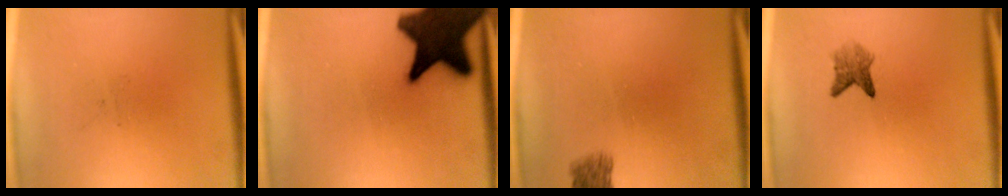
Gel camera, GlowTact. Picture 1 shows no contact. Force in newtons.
{"total": 18.0}
{"total": 2.9}
{"total": 2.7}